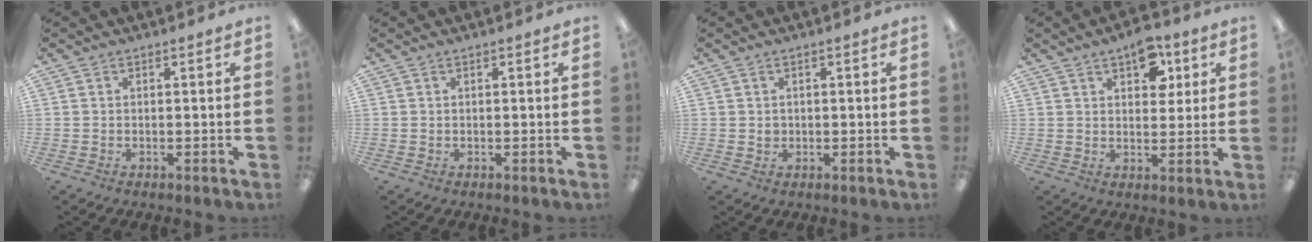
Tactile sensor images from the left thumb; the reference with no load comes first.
{"total": 0.0}
{"total": 1.3, "force": [0.3, 1.1, 0.5], "torque": [-0.012, 0.006, 0.003]}
{"total": 8.8, "force": [4.9, 4.9, 5.3], "torque": [-0.057, -0.018, 0.082]}